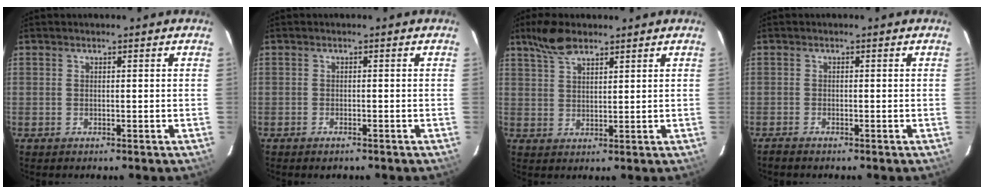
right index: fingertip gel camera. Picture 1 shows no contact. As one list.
[{"total": 1.4, "force": [-1.1, 0.5, 0.6], "torque": [-0.014, 0.001, -0.019]}, {"total": 6.0, "force": [4.5, 2.2, 3.3], "torque": [-0.066, 0.014, 0.086]}, {"total": 1.5, "force": [-1.4, 0.2, 0.6], "torque": [-0.022, -0.003, -0.027]}]